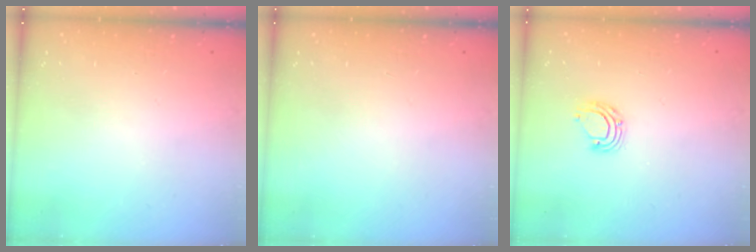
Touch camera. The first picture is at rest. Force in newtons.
{"total": 0.0}
{"total": 6.9, "press": 6.8, "slide": 0.9}